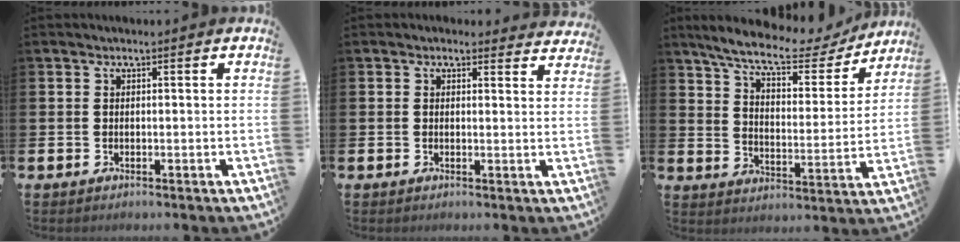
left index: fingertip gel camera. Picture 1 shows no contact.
{"total": 1.6, "force": [1.5, 0.6, 0.0], "torque": [0.008, -0.005, 0.024]}
{"total": 8.9, "force": [7.7, 2.1, 3.8], "torque": [-0.102, -0.043, 0.130]}